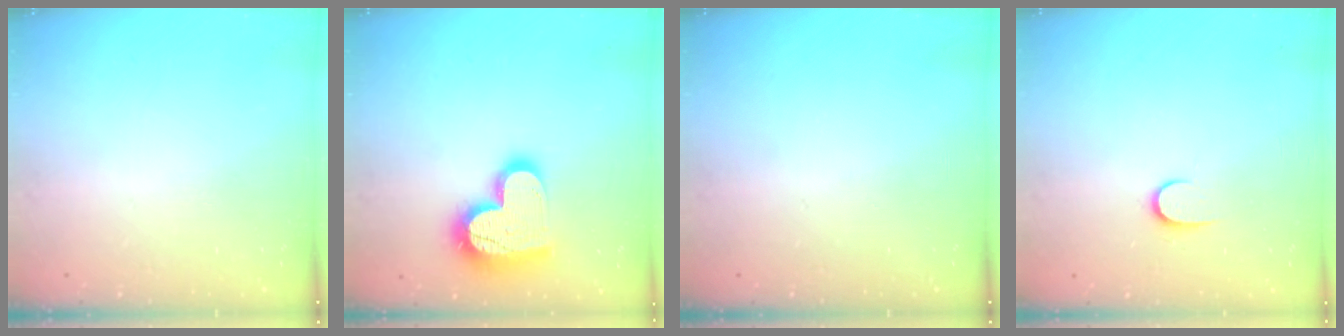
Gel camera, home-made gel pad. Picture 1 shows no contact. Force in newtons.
{"total": 17.7, "press": 17.6, "slide": 1.7}
{"total": 0.0}
{"total": 6.1, "press": 6.1, "slide": 0.6}